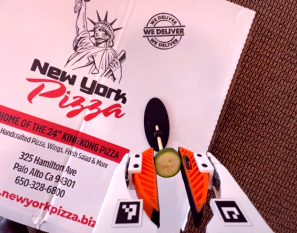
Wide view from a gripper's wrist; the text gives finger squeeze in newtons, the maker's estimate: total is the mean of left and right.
{"total": 7.9, "left": 7.8, "right": 8.1}